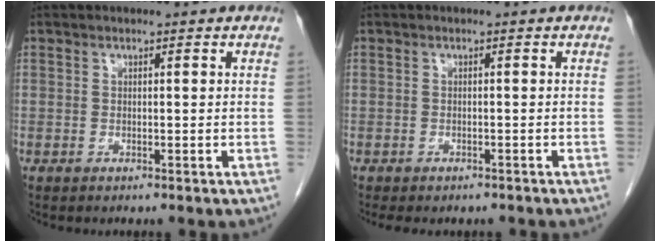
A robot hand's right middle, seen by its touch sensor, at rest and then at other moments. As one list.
[{"total": 5.3, "force": [-4.4, 2.3, 1.8], "torque": [-0.019, 0.000, -0.053]}]